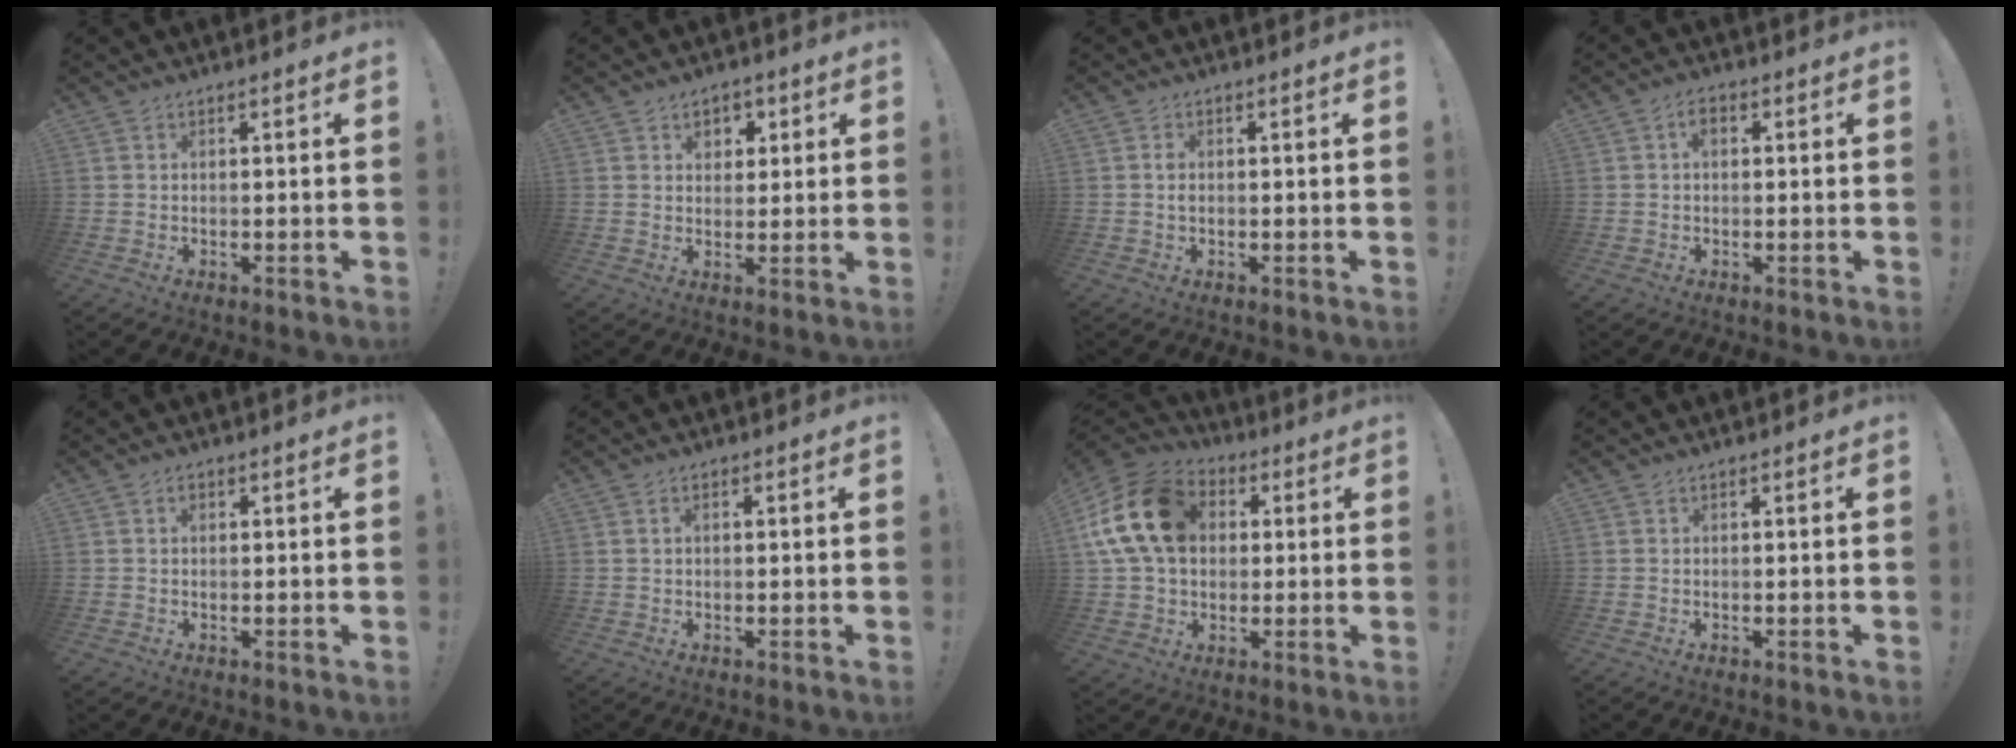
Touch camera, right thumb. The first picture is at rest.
{"total": 4.5, "force": [2.1, 3.6, 1.6], "torque": [-0.013, -0.008, 0.035]}
{"total": 1.1, "force": [0.0, 0.5, 1.0], "torque": [-0.020, 0.003, -0.001]}
{"total": 2.6, "force": [0.5, 1.7, 1.9], "torque": [-0.031, 0.006, 0.006]}
{"total": 0.9, "force": [0.3, 0.7, 0.4], "torque": [0.000, 0.000, 0.004]}
{"total": 0.8, "force": [0.1, 0.5, 0.7], "torque": [-0.005, -0.001, -0.001]}
{"total": 19.1, "force": [4.2, 14.3, 12.0], "torque": [-0.215, 0.006, 0.084]}
{"total": 0.0}